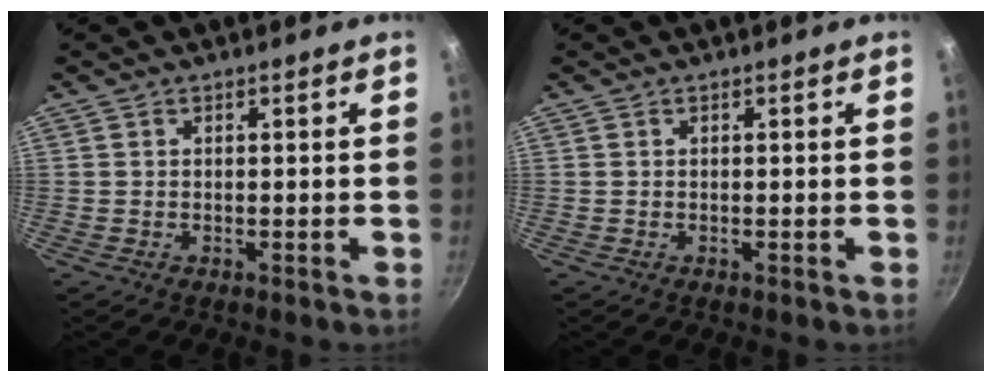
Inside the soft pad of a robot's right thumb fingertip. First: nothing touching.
{"total": 0.0}